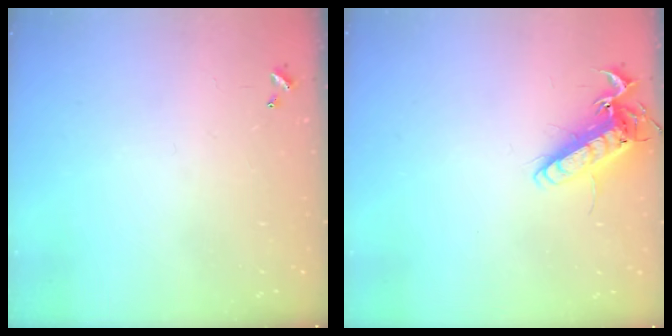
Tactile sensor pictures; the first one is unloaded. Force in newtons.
{"total": 14.6, "press": 14.4, "slide": 2.0}